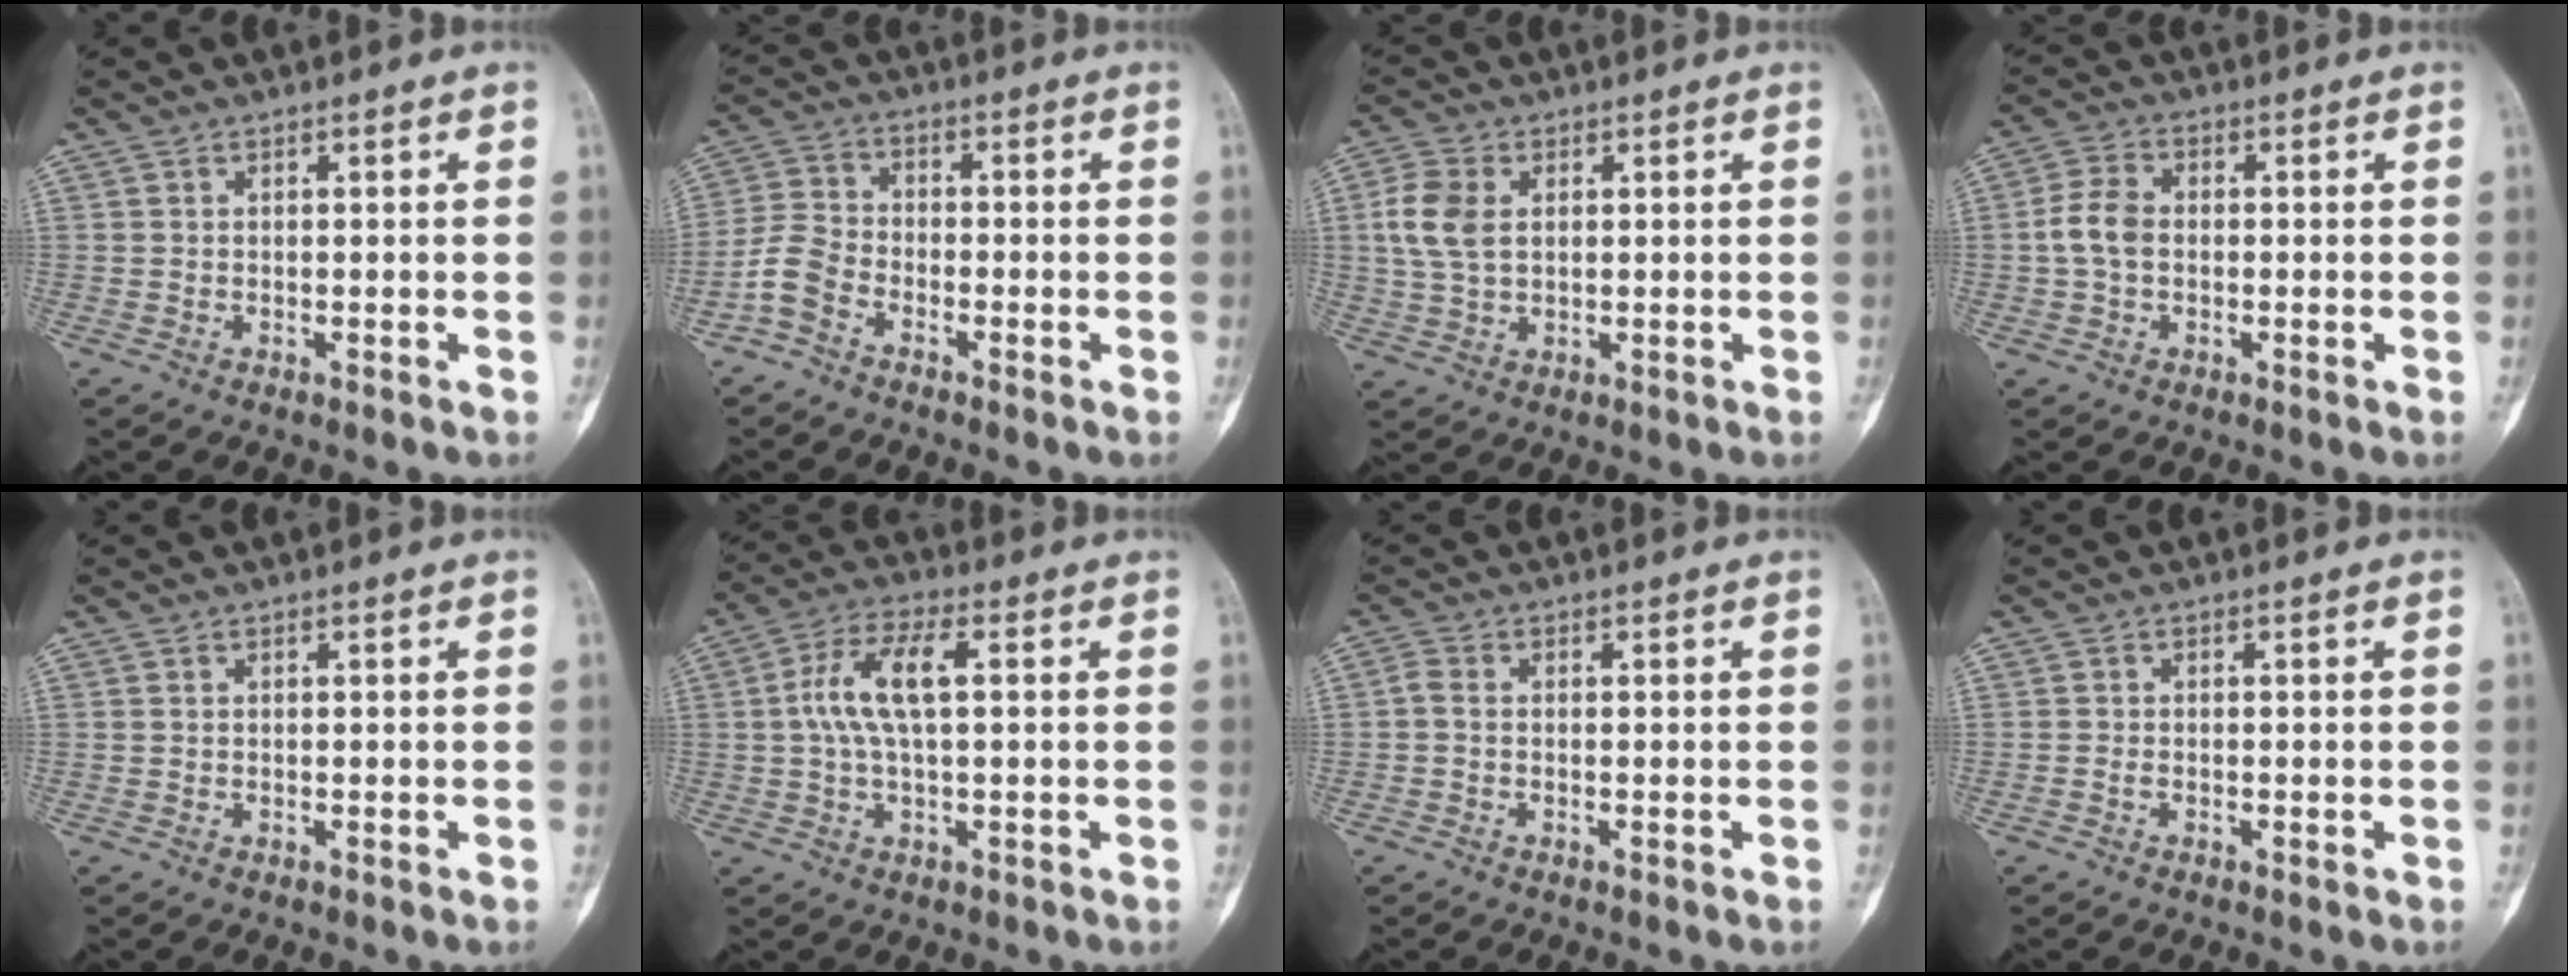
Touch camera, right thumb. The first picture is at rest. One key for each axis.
{"total": 5.8, "fx": -3.3, "fy": 3.6, "fz": 3.1, "tx": -0.065, "ty": 0.020, "tz": -0.078}
{"total": 7.4, "fx": 1.3, "fy": 4.9, "fz": 5.4, "tx": -0.121, "ty": 0.006, "tz": 0.026}
{"total": 5.6, "fx": -0.3, "fy": 3.9, "fz": 4.0, "tx": -0.082, "ty": 0.015, "tz": -0.014}
{"total": 0.0}
{"total": 9.2, "fx": 1.2, "fy": 3.7, "fz": 8.4, "tx": -0.180, "ty": 0.023, "tz": 0.021}
{"total": 1.7, "fx": -0.3, "fy": 1.0, "fz": 1.3, "tx": -0.028, "ty": 0.001, "tz": -0.013}
{"total": 0.6, "fx": -0.3, "fy": 0.4, "fz": 0.3, "tx": -0.007, "ty": 0.001, "tz": -0.008}